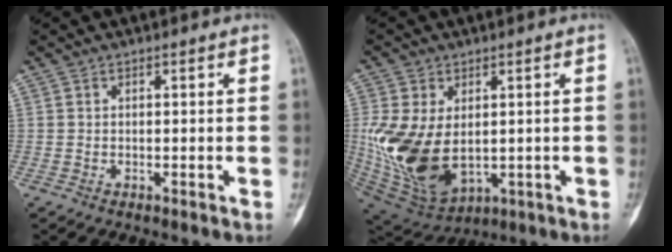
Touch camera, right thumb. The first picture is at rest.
{"total": 18.0, "force": [-0.2, 11.4, 13.9], "torque": [-0.298, -0.018, 0.027]}